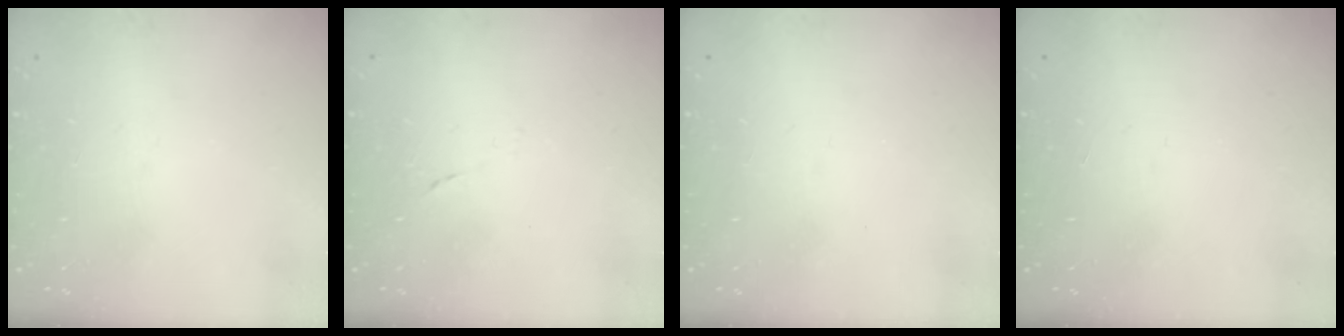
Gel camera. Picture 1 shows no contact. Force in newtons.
{"total": 4.9, "press": 4.7, "slide": 1.1}
{"total": 1.5, "press": 1.5, "slide": 0.1}
{"total": 1.7, "press": 1.7, "slide": 0.1}